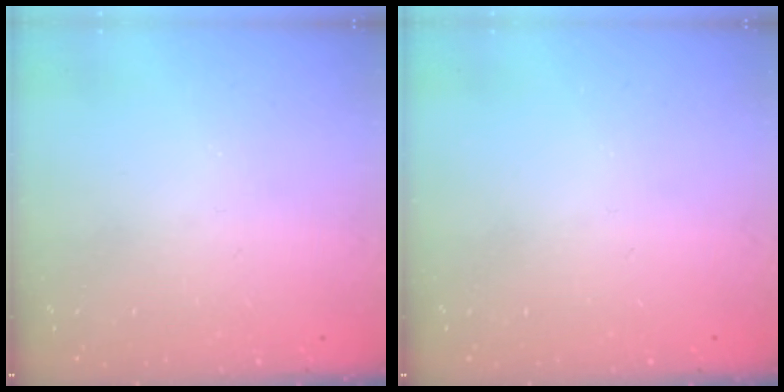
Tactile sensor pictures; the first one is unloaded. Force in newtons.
{"total": 0.0}